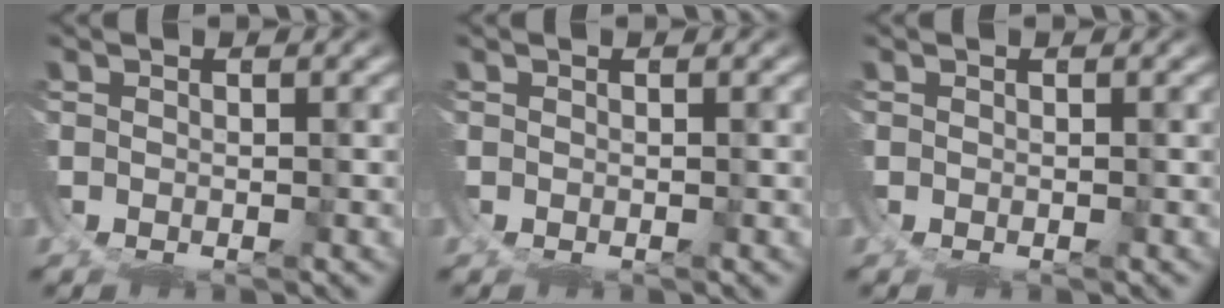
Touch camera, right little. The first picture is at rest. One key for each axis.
{"total": 0.0}
{"total": 0.0}